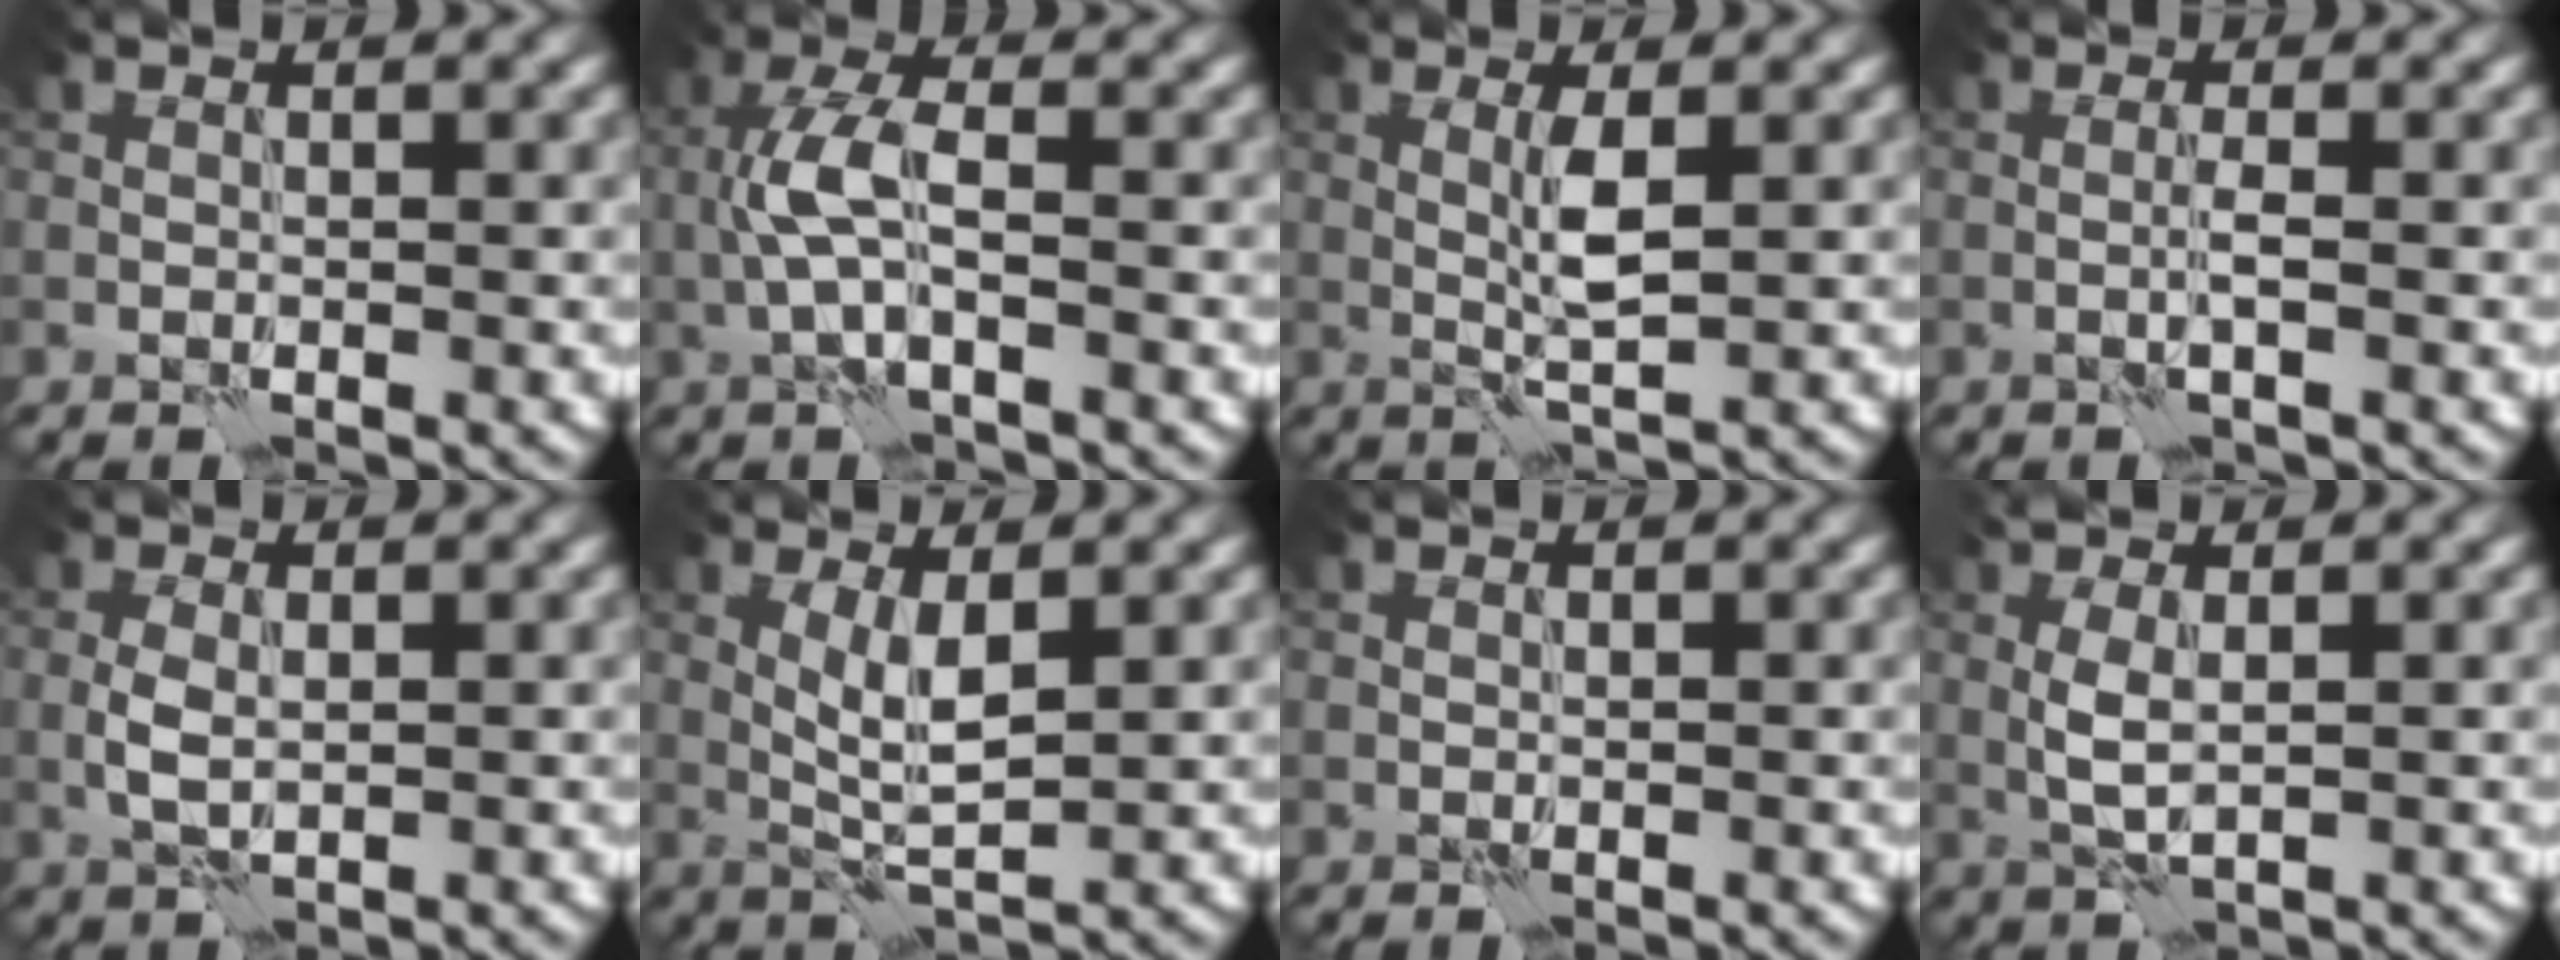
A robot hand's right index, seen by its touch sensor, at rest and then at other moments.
{"total": 3.9, "force": [-0.6, 1.4, 3.6], "torque": [-0.082, 0.010, -0.019]}
{"total": 2.5, "force": [0.7, 0.3, 2.4], "torque": [-0.050, 0.000, 0.013]}
{"total": 0.9, "force": [-0.1, -0.1, 0.9], "torque": [-0.021, 0.003, -0.005]}
{"total": 2.0, "force": [0.1, 1.2, 1.6], "torque": [-0.041, -0.001, 0.000]}
{"total": 3.1, "force": [1.0, 0.8, 2.9], "torque": [-0.061, -0.004, 0.021]}
{"total": 0.0}
{"total": 2.4, "force": [0.7, 0.7, 2.2], "torque": [-0.054, 0.003, 0.014]}